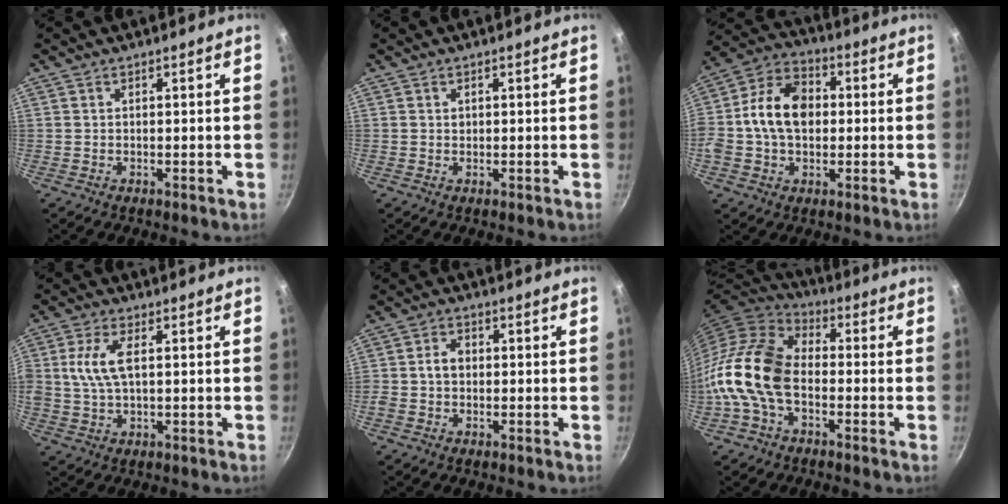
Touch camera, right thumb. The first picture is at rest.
{"total": 0.8, "force": [0.3, 0.7, 0.3], "torque": [0.000, 0.000, 0.004]}
{"total": 13.8, "force": [0.3, 9.9, 9.5], "torque": [-0.141, 0.026, -0.014]}
{"total": 7.5, "force": [1.1, 3.8, 6.4], "torque": [-0.130, 0.009, 0.019]}
{"total": 3.7, "force": [-0.2, 3.0, 2.1], "torque": [-0.025, 0.012, -0.009]}
{"total": 13.8, "force": [-3.3, 8.9, 10.0], "torque": [-0.174, 0.036, -0.086]}